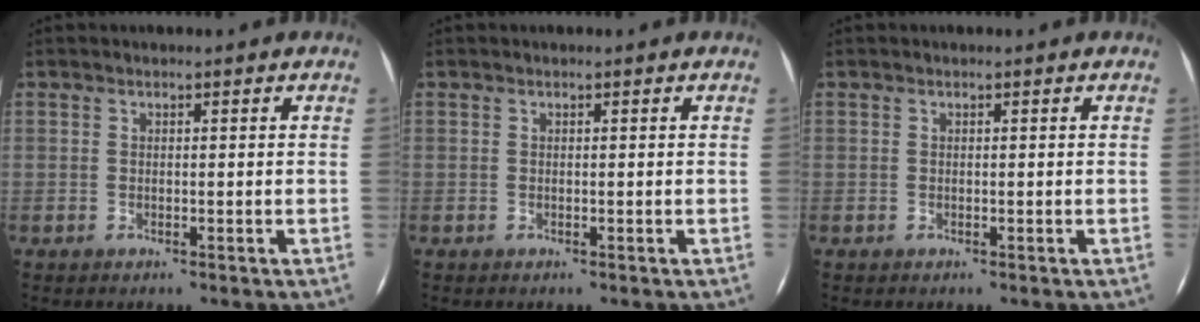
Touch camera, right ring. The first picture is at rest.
{"total": 0.0}
{"total": 0.0}